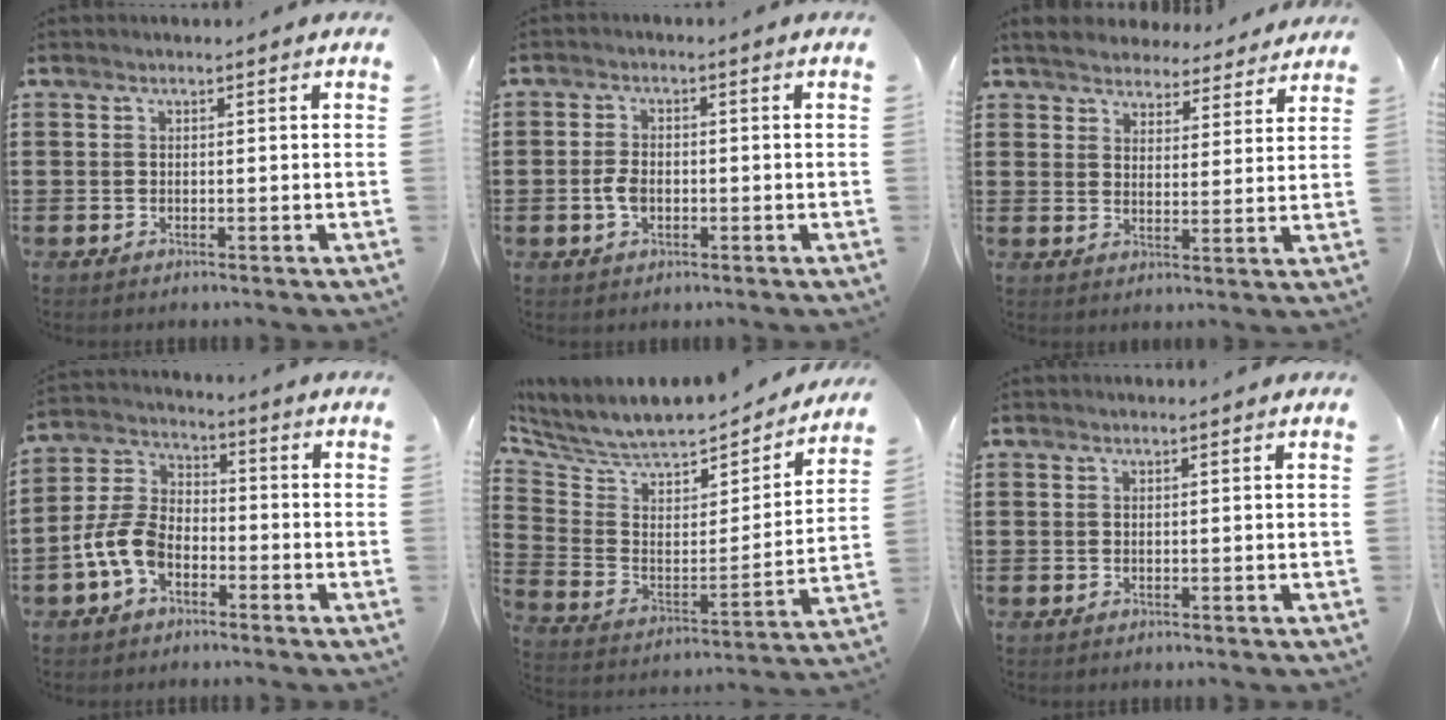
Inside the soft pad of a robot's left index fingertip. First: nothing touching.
{"total": 3.3, "force": [-0.6, 1.9, 2.6], "torque": [-0.064, -0.004, -0.015]}
{"total": 4.7, "force": [4.6, 0.6, 0.6], "torque": [-0.035, -0.024, 0.080]}
{"total": 7.5, "force": [-3.6, 4.4, 4.9], "torque": [-0.137, -0.003, -0.078]}
{"total": 6.4, "force": [5.8, 1.9, 1.9], "torque": [-0.072, -0.055, 0.096]}
{"total": 0.0}